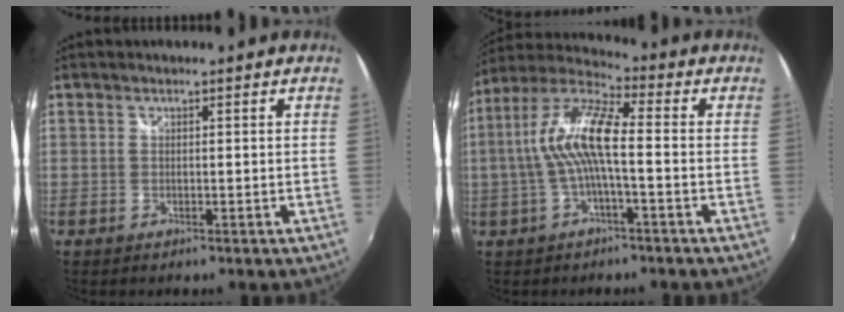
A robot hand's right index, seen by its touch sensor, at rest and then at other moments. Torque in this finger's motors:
{"motor_torque": [1.26, -0.33, 0.94, 0.21]}